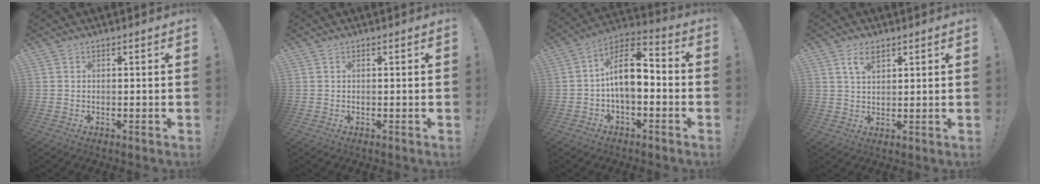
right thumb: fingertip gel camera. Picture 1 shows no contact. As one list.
[{"total": 0.0}, {"total": 12.2, "force": [-0.2, 6.6, 10.2], "torque": [-0.178, 0.015, -0.002]}, {"total": 4.9, "force": [2.7, 2.3, 3.3], "torque": [-0.057, -0.004, 0.049]}]